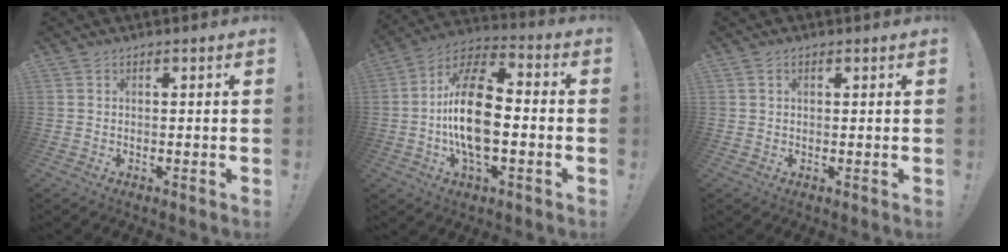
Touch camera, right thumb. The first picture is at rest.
{"total": 18.4, "force": [-2.3, 9.0, 15.8], "torque": [-0.287, 0.009, -0.040]}
{"total": 1.2, "force": [0.5, 0.7, 0.8], "torque": [-0.017, 0.003, 0.008]}